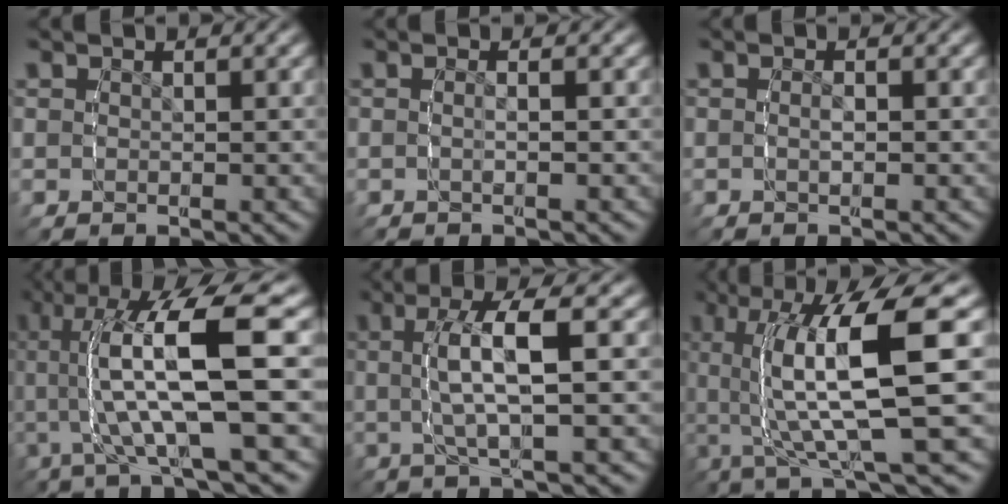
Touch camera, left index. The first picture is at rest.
{"total": 1.1, "force": [-0.8, -0.1, 0.8], "torque": [-0.018, 0.002, -0.017]}
{"total": 1.0, "force": [-0.7, 0.4, 0.6], "torque": [-0.017, -0.004, -0.015]}
{"total": 9.8, "force": [1.3, 2.9, 9.2], "torque": [-0.172, 0.014, 0.012]}
{"total": 4.9, "force": [-0.1, 0.5, 4.9], "torque": [-0.091, 0.012, -0.006]}
{"total": 10.4, "force": [0.0, 3.0, 9.9], "torque": [-0.181, 0.012, -0.003]}